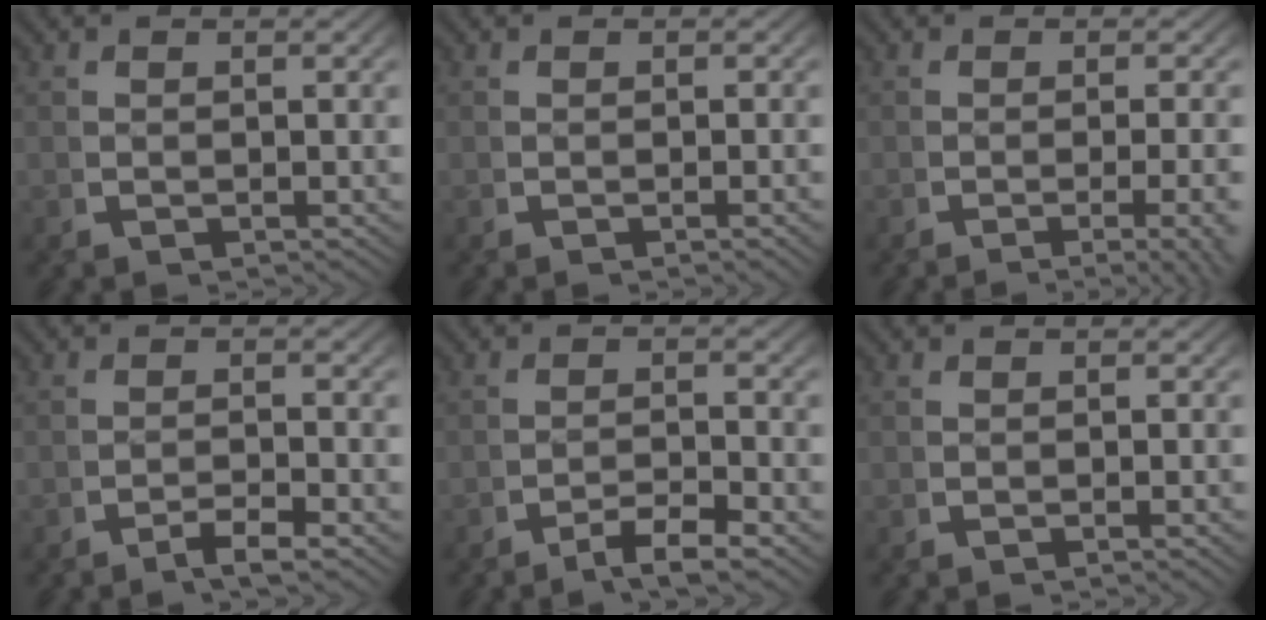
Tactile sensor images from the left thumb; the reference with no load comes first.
{"total": 0.9, "force": [-0.2, 0.0, 0.9], "torque": [-0.016, 0.006, -0.005]}
{"total": 4.7, "force": [-2.6, 1.1, 3.7], "torque": [-0.061, -0.011, -0.036]}
{"total": 2.1, "force": [-1.5, 0.3, 1.5], "torque": [-0.026, -0.001, -0.031]}
{"total": 2.9, "force": [-1.9, 0.8, 2.0], "torque": [-0.030, -0.003, -0.036]}
{"total": 0.6, "force": [-0.2, 0.0, 0.5], "torque": [-0.010, 0.004, -0.004]}